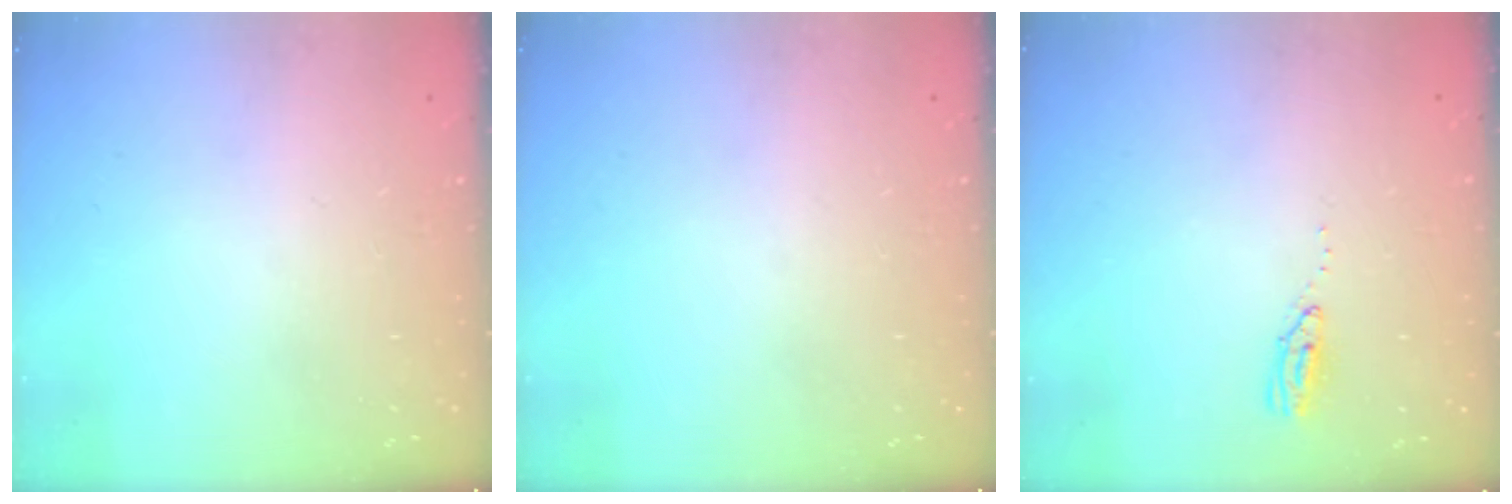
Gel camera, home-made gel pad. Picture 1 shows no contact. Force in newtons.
{"total": 0.0}
{"total": 3.5, "press": 3.5, "slide": 0.3}